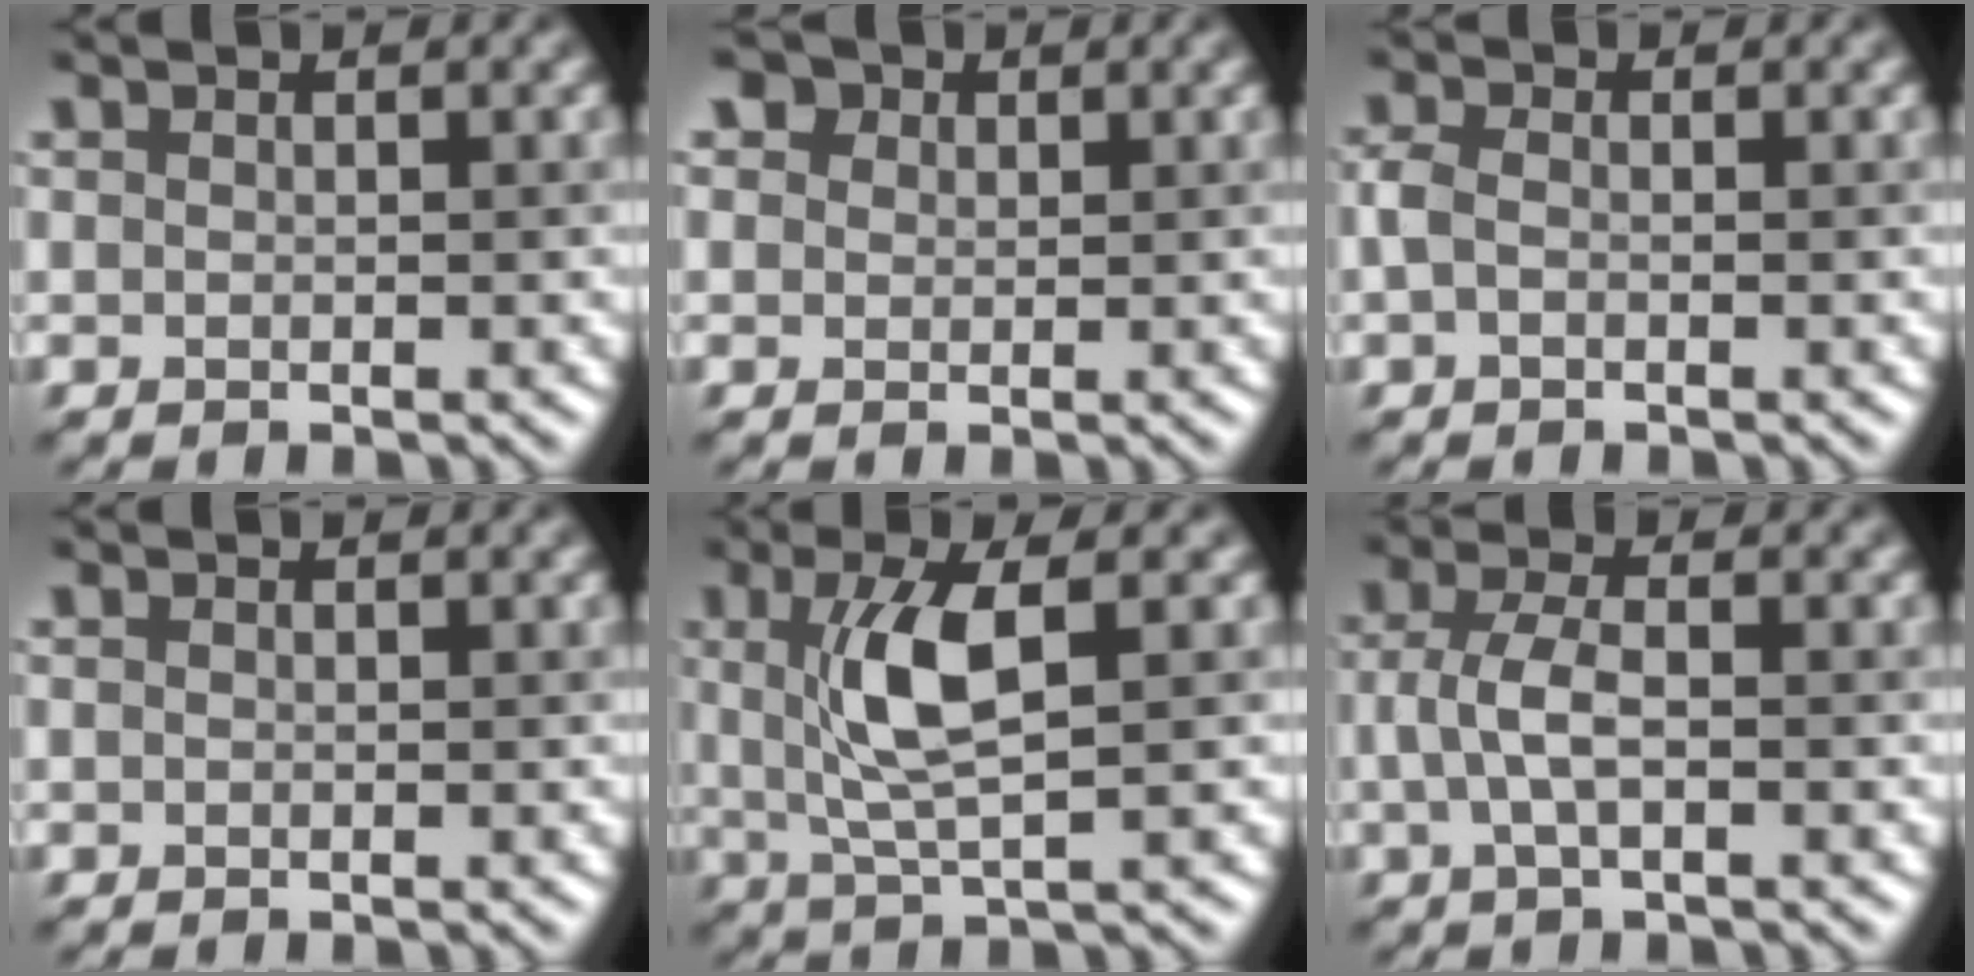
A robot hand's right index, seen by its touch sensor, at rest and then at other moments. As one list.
[{"total": 4.4, "force": [2.7, 2.9, 2.0], "torque": [-0.046, 0.018, 0.028]}, {"total": 1.6, "force": [-0.4, 1.0, 1.1], "torque": [-0.028, 0.003, -0.013]}, {"total": 0.0}, {"total": 5.3, "force": [1.0, 1.2, 5.0], "torque": [-0.104, 0.006, 0.024]}, {"total": 2.9, "force": [-0.4, 0.9, 2.8], "torque": [-0.057, 0.005, -0.007]}]